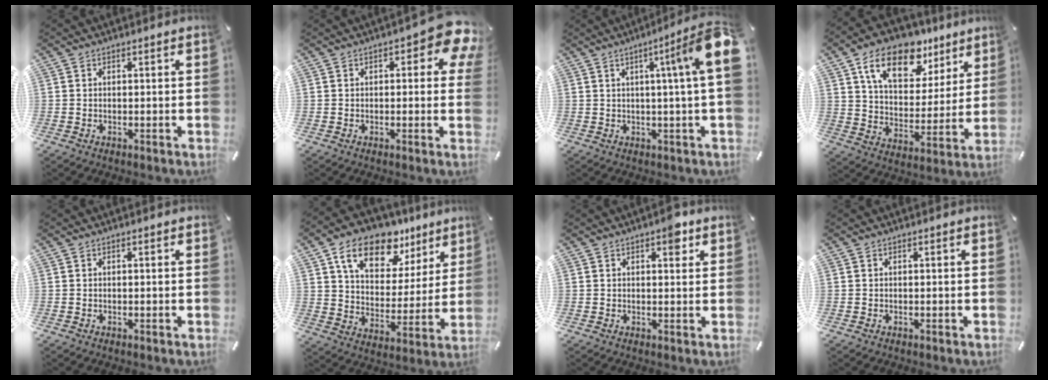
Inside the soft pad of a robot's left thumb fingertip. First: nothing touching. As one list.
[{"total": 7.6, "force": [2.6, 3.5, 6.3], "torque": [-0.065, -0.015, 0.037]}, {"total": 12.5, "force": [3.3, -0.2, 12.0], "torque": [-0.175, -0.023, 0.042]}, {"total": 16.6, "force": [10.5, 9.5, 8.7], "torque": [-0.141, -0.047, 0.183]}, {"total": 0.0}, {"total": 15.6, "force": [10.4, 9.0, 7.3], "torque": [-0.119, -0.055, 0.184]}, {"total": 3.9, "force": [2.0, 2.0, 2.7], "torque": [-0.018, -0.009, 0.025]}, {"total": 0.0}]